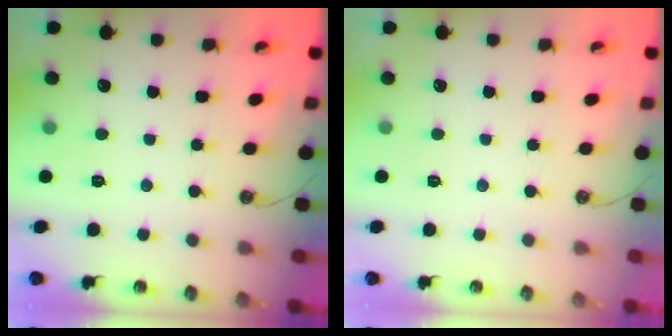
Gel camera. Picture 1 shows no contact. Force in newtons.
{"total": 0.0}